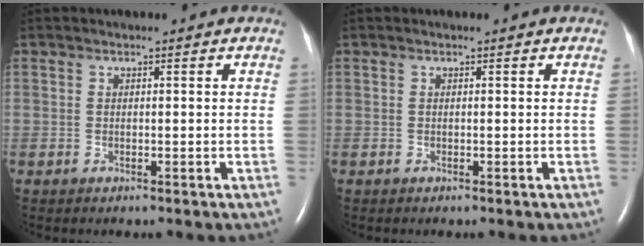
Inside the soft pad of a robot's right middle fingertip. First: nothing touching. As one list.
[{"total": 0.0}]